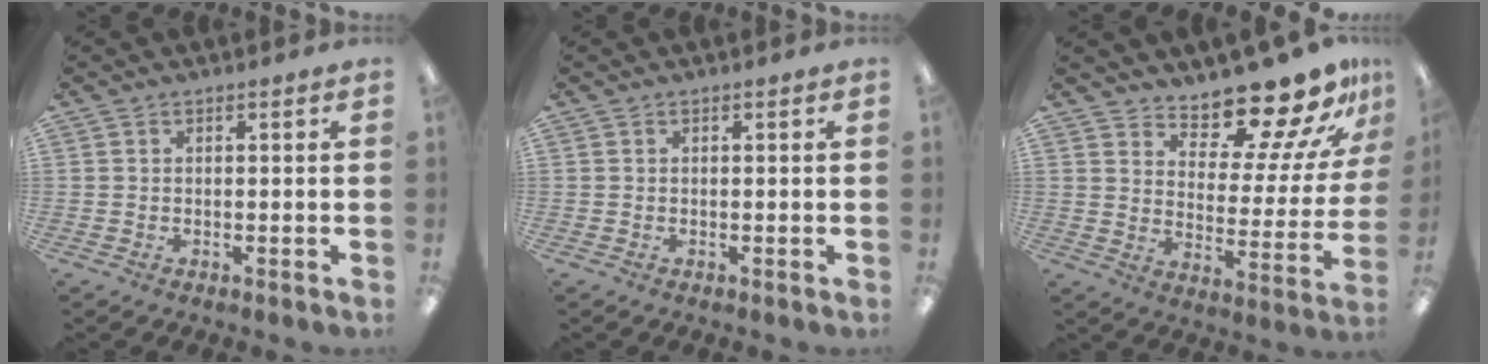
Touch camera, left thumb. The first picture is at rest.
{"total": 0.0}
{"total": 15.1, "force": [13.7, 3.6, 5.3], "torque": [-0.087, -0.118, 0.234]}